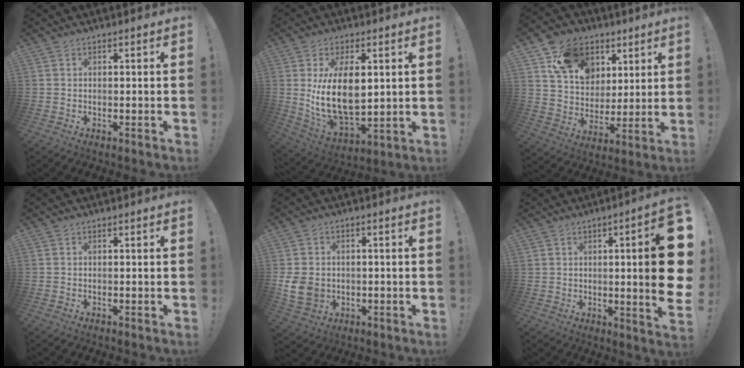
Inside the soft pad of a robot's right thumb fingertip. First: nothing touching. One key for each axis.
{"total": 15.8, "fx": 2.7, "fy": 8.6, "fz": 12.9, "tx": -0.252, "ty": -0.026, "tz": 0.046}
{"total": 15.5, "fx": 8.3, "fy": 11.6, "fz": 6.3, "tx": -0.116, "ty": -0.030, "tz": 0.162}
{"total": 0.0}
{"total": 8.3, "fx": -0.3, "fy": 7.0, "fz": 4.3, "tx": -0.082, "ty": -0.001, "tz": -0.003}
{"total": 15.6, "fx": 1.2, "fy": 2.1, "fz": 15.4, "tx": -0.209, "ty": -0.015, "tz": 0.014}